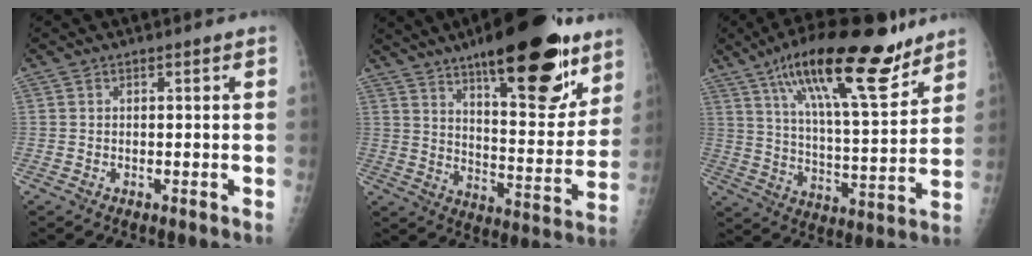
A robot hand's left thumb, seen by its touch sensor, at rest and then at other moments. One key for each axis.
{"total": 25.4, "fx": 16.0, "fy": 8.2, "fz": 17.9, "tx": -0.218, "ty": -0.070, "tz": 0.240}
{"total": 22.9, "fx": 15.1, "fy": 6.0, "fz": 16.2, "tx": -0.248, "ty": -0.055, "tz": 0.249}